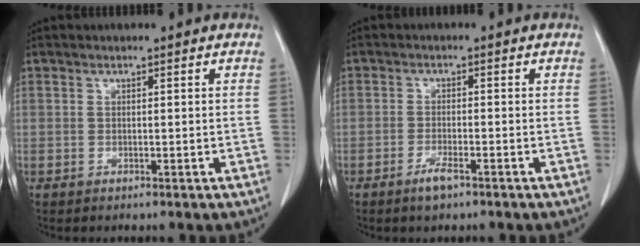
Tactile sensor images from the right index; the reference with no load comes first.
{"total": 2.8, "force": [-1.9, 0.5, 1.9], "torque": [-0.039, -0.001, -0.035]}